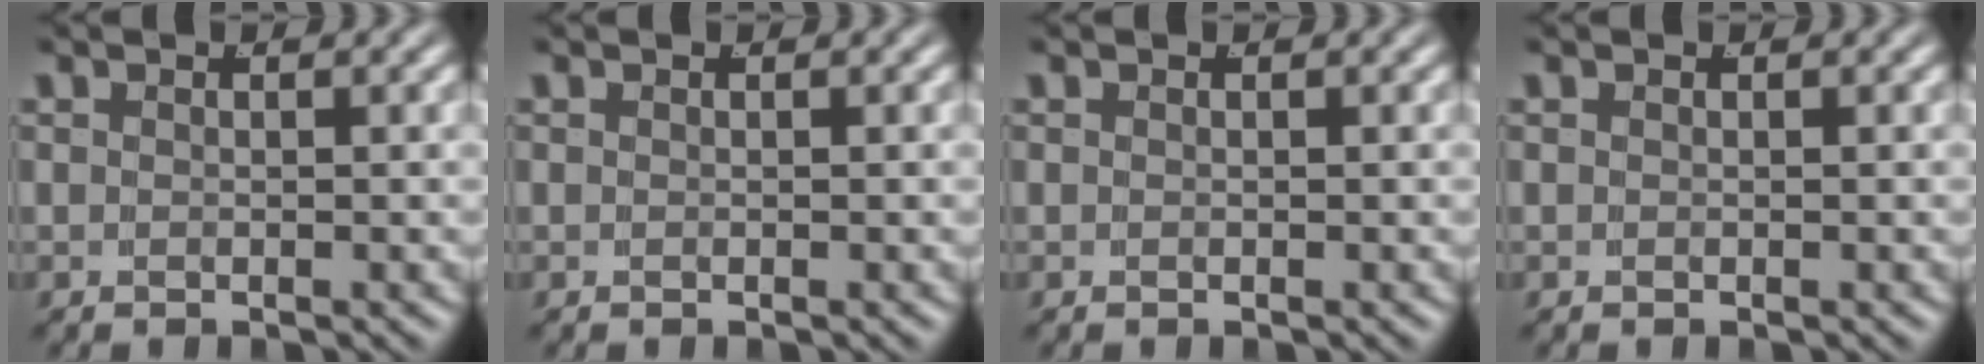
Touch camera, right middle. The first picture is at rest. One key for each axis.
{"total": 0.0}
{"total": 0.0}
{"total": 0.0}